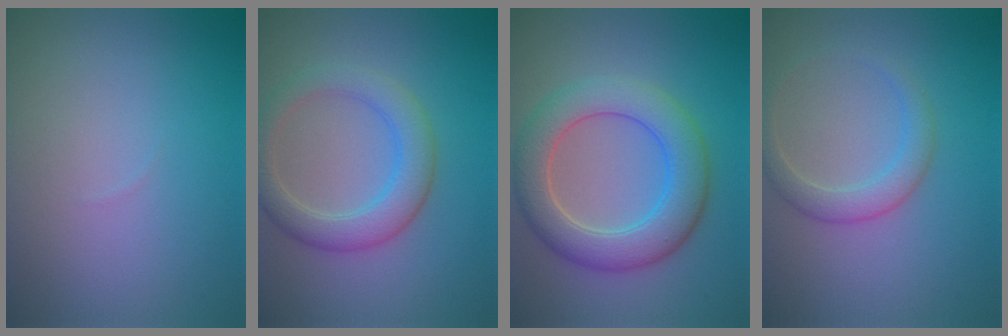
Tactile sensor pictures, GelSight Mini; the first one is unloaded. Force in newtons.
{"total": 4.1, "press": 4.1, "slide": 0.4}
{"total": 6.3, "press": 6.2, "slide": 0.5}
{"total": 2.4, "press": 2.4, "slide": 0.2}